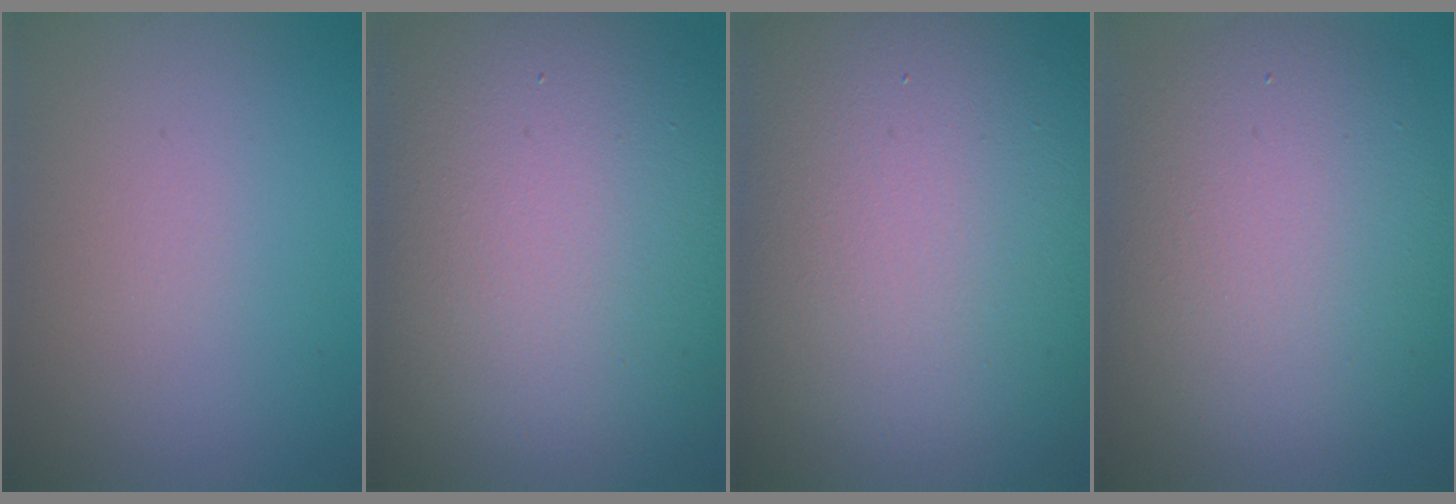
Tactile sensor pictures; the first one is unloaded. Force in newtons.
{"total": 18.0, "press": 17.9, "slide": 1.2}
{"total": 21.2, "press": 21.1, "slide": 1.4}
{"total": 10.8, "press": 10.7, "slide": 0.8}